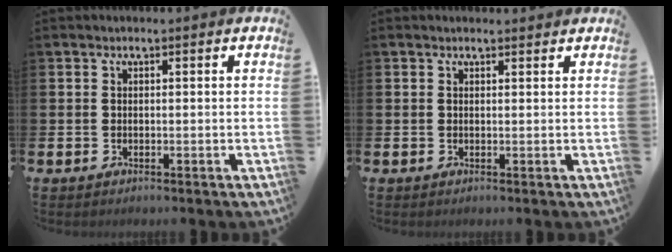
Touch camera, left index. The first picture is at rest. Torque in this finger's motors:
{"motor_torque": [0.72, -1.08, -0.01, 0.01]}